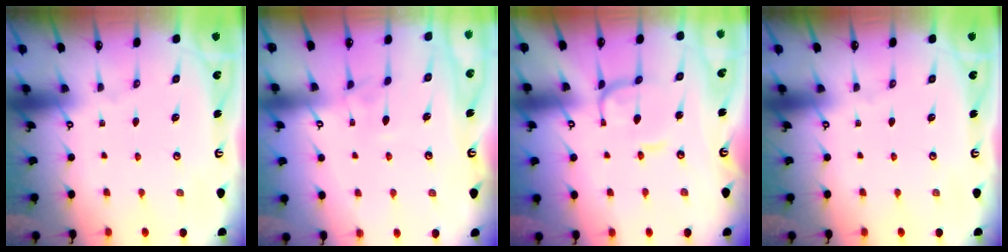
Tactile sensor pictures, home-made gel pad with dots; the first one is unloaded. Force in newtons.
{"total": 2.7, "press": 2.7, "slide": 0.4}
{"total": 1.0, "press": 0.9, "slide": 0.4}
{"total": 0.0}